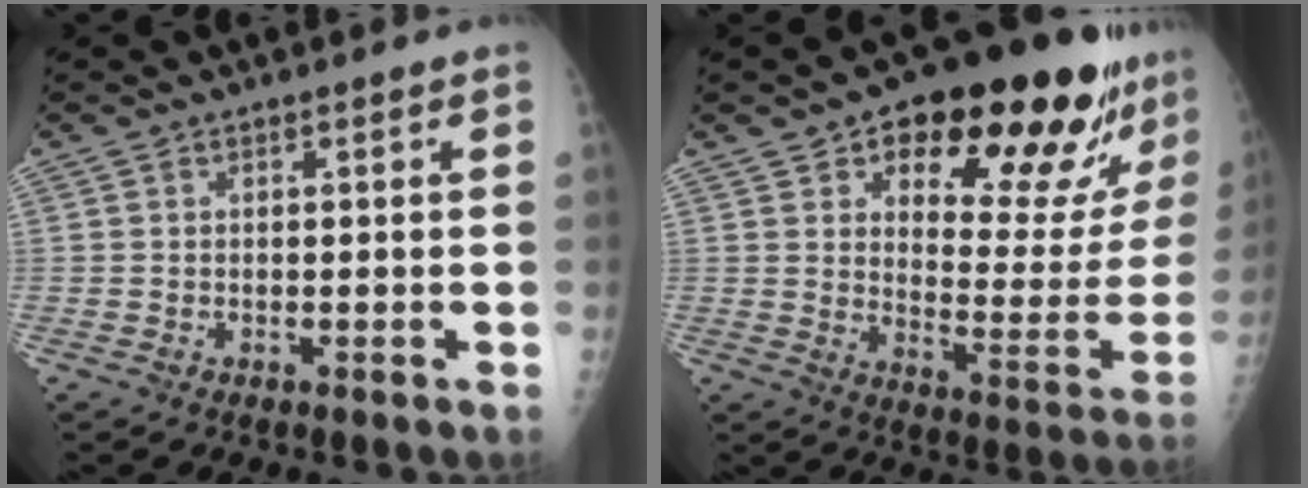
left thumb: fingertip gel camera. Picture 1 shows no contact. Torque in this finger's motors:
{"motor_torque": [1.08, 1.40, 1.43, -1.34, 0.14]}